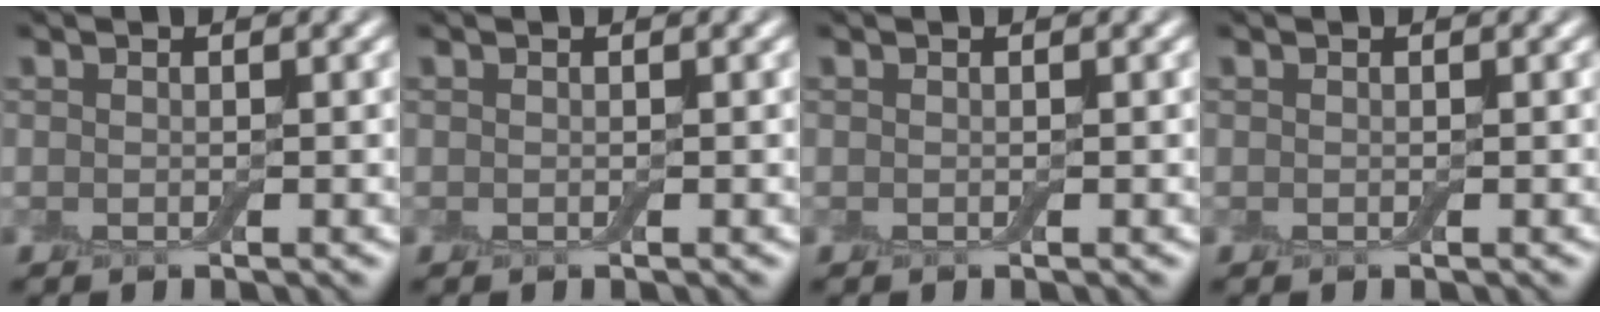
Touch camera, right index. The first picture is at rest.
{"total": 0.0}
{"total": 0.0}
{"total": 0.0}